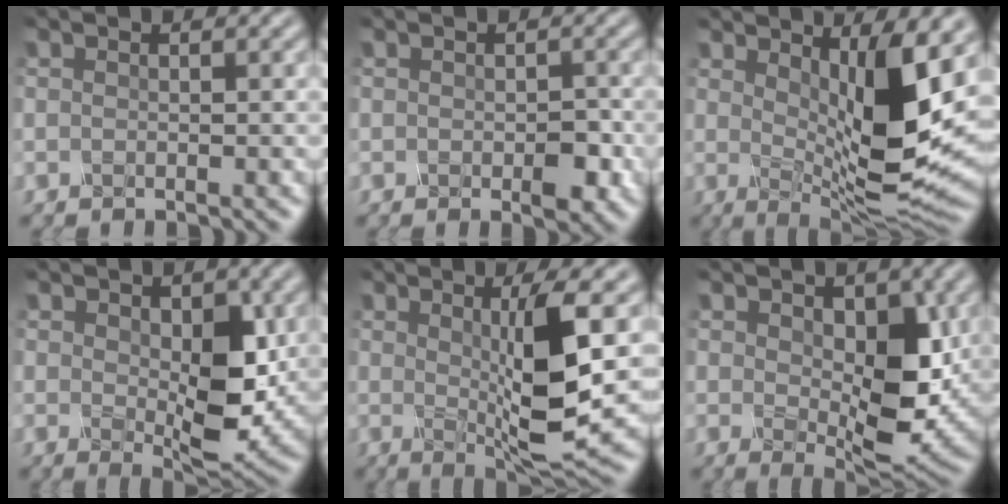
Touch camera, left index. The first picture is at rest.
{"total": 2.3, "force": [-1.0, 0.9, 1.8], "torque": [-0.041, -0.001, -0.008]}
{"total": 8.6, "force": [1.6, 2.6, 8.1], "torque": [-0.140, -0.024, 0.041]}
{"total": 5.6, "force": [0.3, 2.8, 4.8], "torque": [-0.093, -0.010, 0.017]}
{"total": 6.2, "force": [0.5, 0.6, 6.1], "torque": [-0.113, -0.014, 0.022]}
{"total": 6.4, "force": [0.5, 3.3, 5.5], "torque": [-0.099, -0.011, 0.020]}